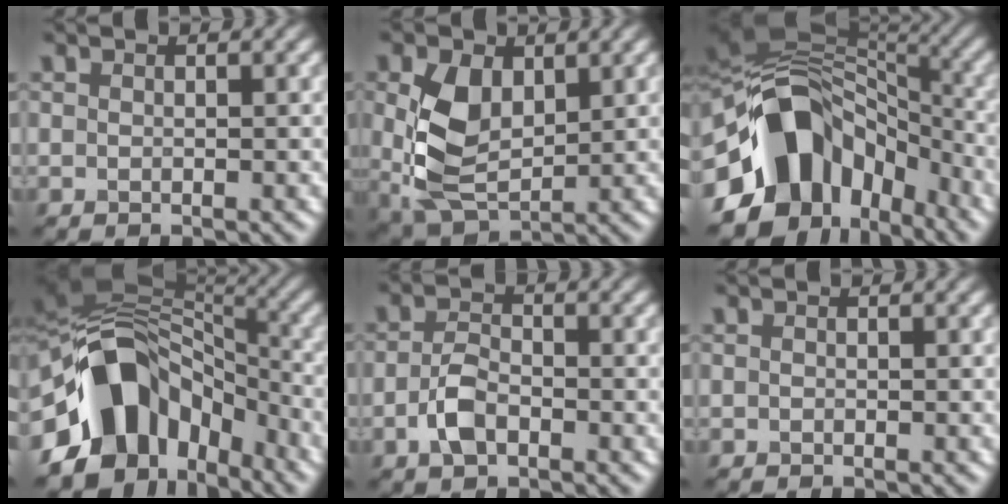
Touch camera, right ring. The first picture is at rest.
{"total": 6.5, "force": [1.2, 4.2, 4.8], "torque": [-0.112, -0.004, 0.029]}
{"total": 14.1, "force": [-4.3, 10.2, 8.7], "torque": [-0.154, 0.016, -0.091]}
{"total": 13.1, "force": [-4.8, 9.3, 7.8], "torque": [-0.137, 0.018, -0.098]}
{"total": 3.1, "force": [-1.3, 1.7, 2.2], "torque": [-0.045, 0.001, -0.030]}
{"total": 0.0}